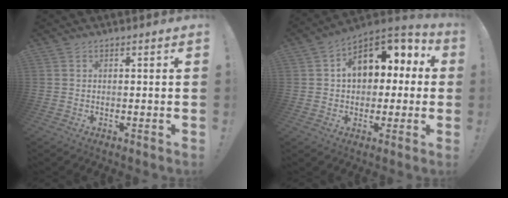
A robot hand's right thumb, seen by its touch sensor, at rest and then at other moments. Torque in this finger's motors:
{"motor_torque": [2.37, 2.64, 0.53, -0.20, 0.09]}